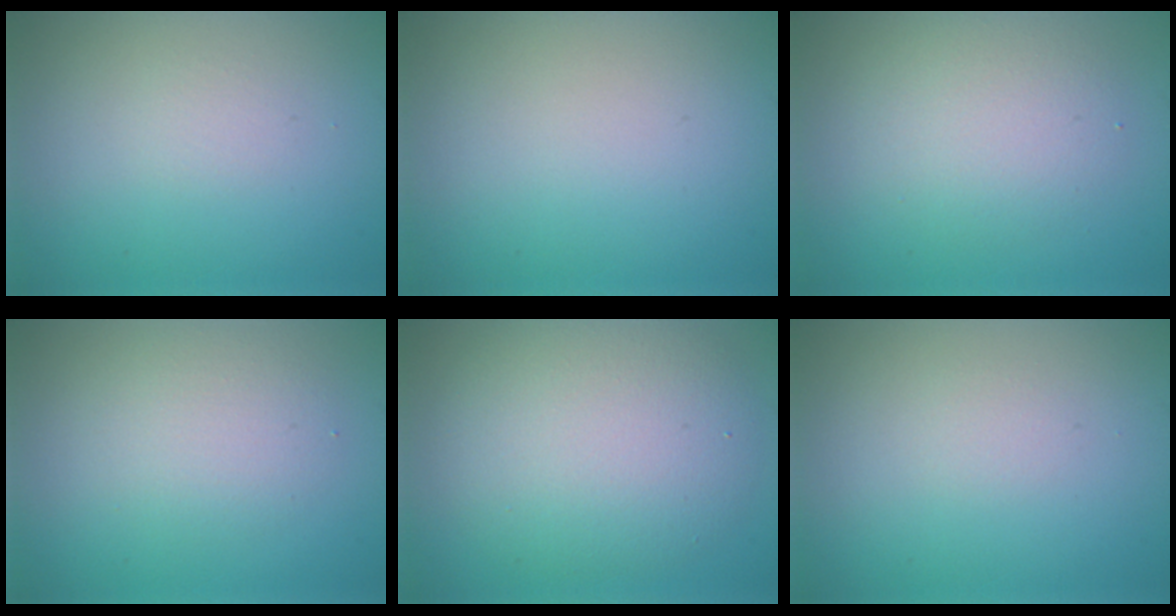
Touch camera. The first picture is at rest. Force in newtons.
{"total": 0.0}
{"total": 3.5, "press": 3.5, "slide": 0.2}
{"total": 2.6, "press": 2.6, "slide": 0.1}
{"total": 7.2, "press": 7.1, "slide": 0.5}
{"total": 0.6, "press": 0.6, "slide": 0.1}